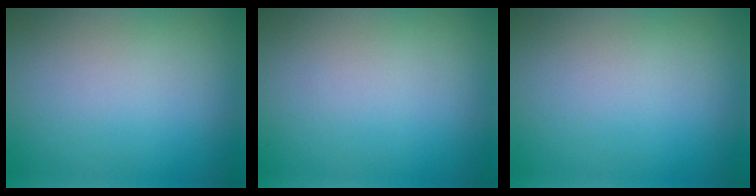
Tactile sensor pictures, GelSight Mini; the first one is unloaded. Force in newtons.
{"total": 0.0}
{"total": 0.0}